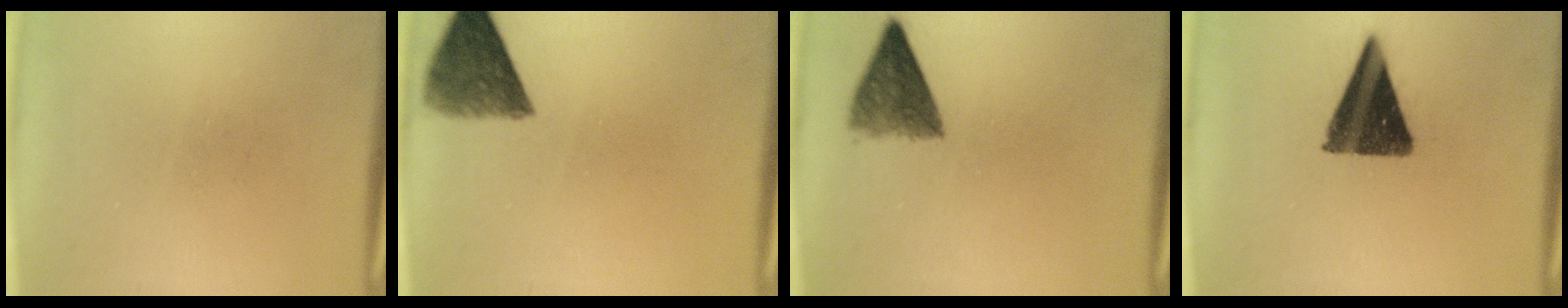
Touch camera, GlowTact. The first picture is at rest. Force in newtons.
{"total": 8.5}
{"total": 6.5}
{"total": 13.0}